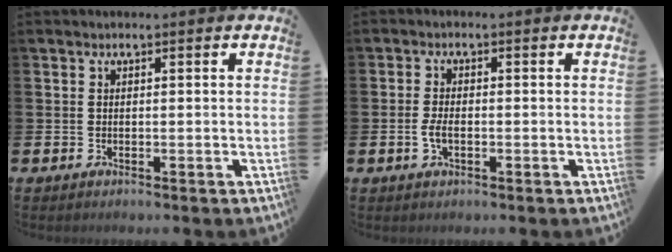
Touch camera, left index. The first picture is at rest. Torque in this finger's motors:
{"motor_torque": [0.81, 0.17, 0.11, 0.11]}